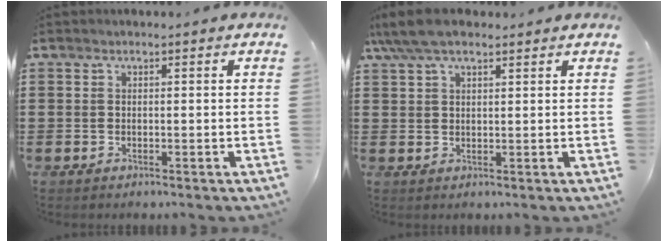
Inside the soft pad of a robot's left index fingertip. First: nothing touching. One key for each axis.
{"total": 5.8, "fx": 4.2, "fy": 1.8, "fz": 3.6, "tx": -0.079, "ty": 0.003, "tz": 0.078}